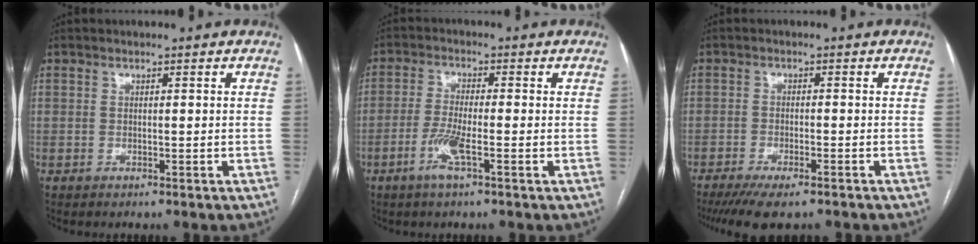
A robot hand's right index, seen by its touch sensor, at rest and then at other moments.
{"total": 5.0, "force": [-2.1, 0.3, 4.5], "torque": [-0.095, -0.008, -0.046]}
{"total": 8.3, "force": [-6.5, 1.6, 5.0], "torque": [-0.073, -0.015, -0.101]}